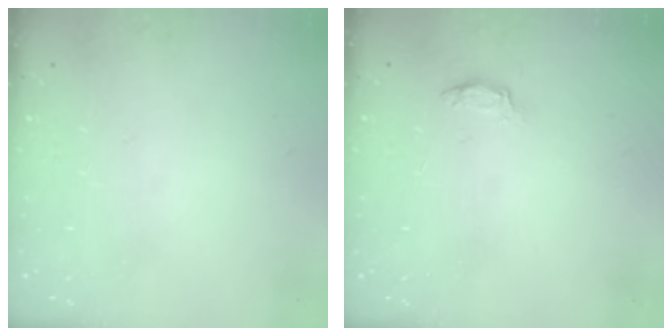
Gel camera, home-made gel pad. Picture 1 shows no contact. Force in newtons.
{"total": 3.5, "press": 3.5, "slide": 0.4}